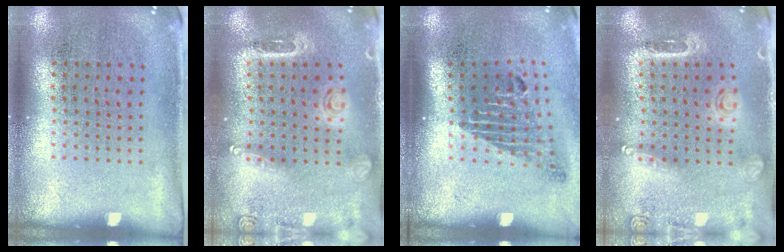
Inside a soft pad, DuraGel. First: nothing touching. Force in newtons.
{"total": 1.6, "press": 1.5, "slide": 0.5}
{"total": 1.8, "press": 1.3, "slide": 1.3}
{"total": 1.6, "press": 1.5, "slide": 0.5}